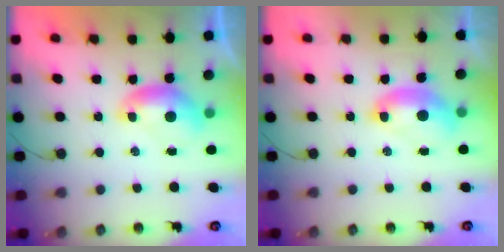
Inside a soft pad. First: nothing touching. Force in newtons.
{"total": 2.6, "press": 2.6, "slide": 0.5}